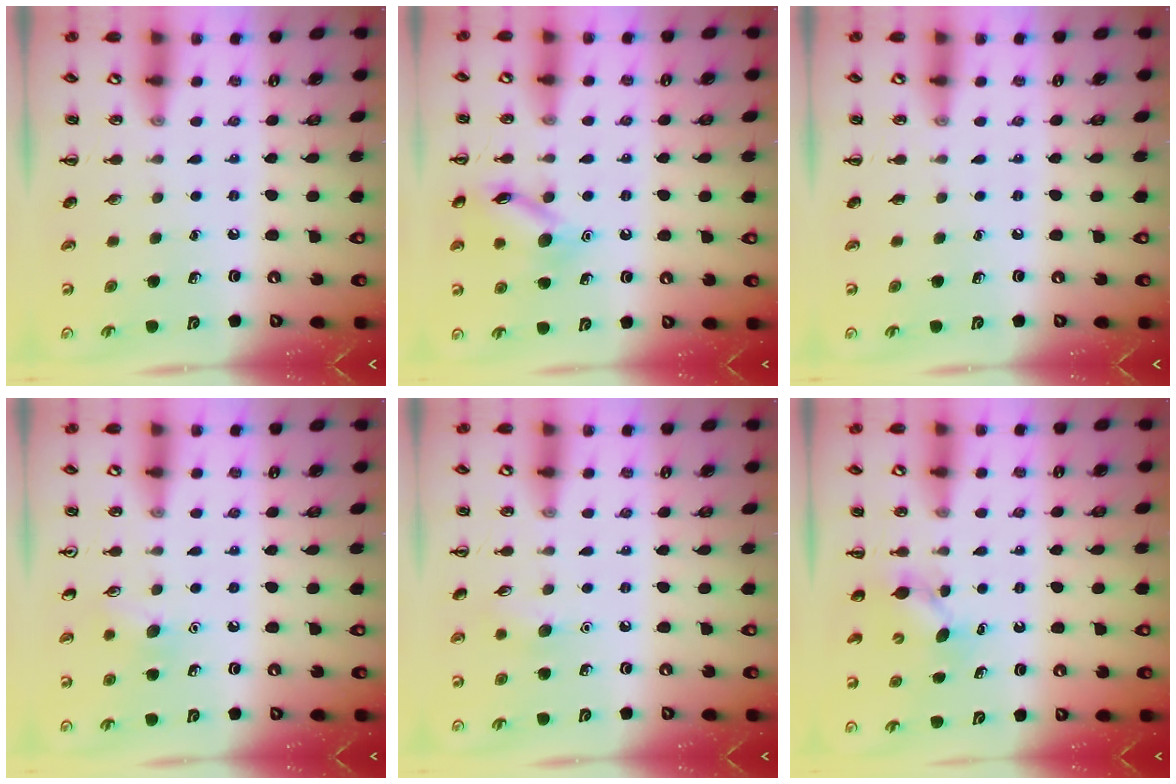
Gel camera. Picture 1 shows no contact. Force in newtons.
{"total": 12.8, "press": 12.8, "slide": 0.7}
{"total": 0.0}
{"total": 7.2, "press": 6.9, "slide": 2.0}
{"total": 6.8, "press": 6.6, "slide": 1.8}
{"total": 3.9, "press": 3.8, "slide": 1.0}